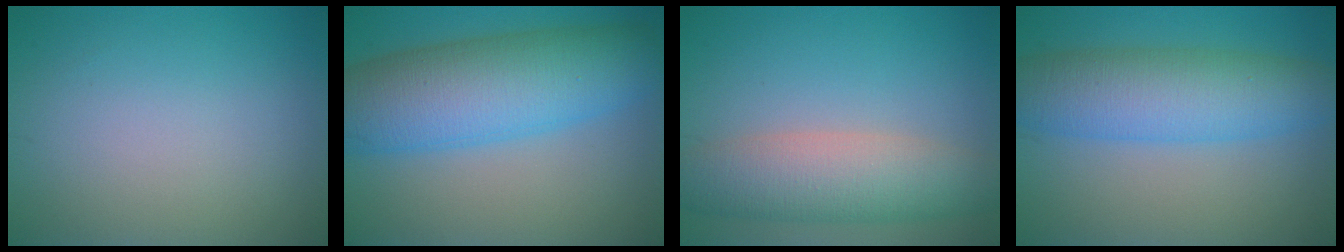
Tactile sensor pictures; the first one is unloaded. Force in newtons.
{"total": 10.3, "press": 10.3, "slide": 0.1}
{"total": 6.5, "press": 6.5, "slide": 0.2}
{"total": 7.4, "press": 7.4, "slide": 0.1}